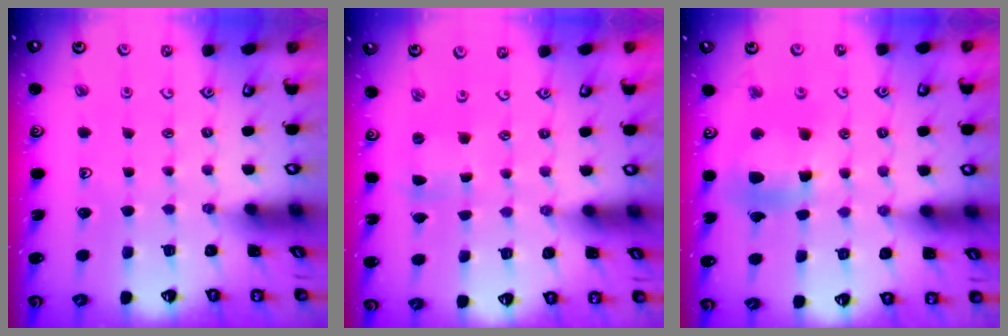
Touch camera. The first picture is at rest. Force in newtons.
{"total": 0.7, "press": 0.6, "slide": 0.3}
{"total": 12.2, "press": 12.1, "slide": 1.8}